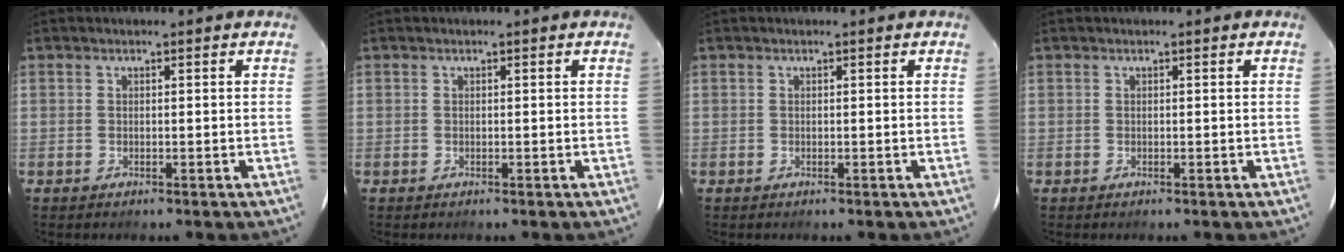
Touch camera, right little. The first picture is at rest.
{"total": 0.0}
{"total": 0.0}
{"total": 0.0}